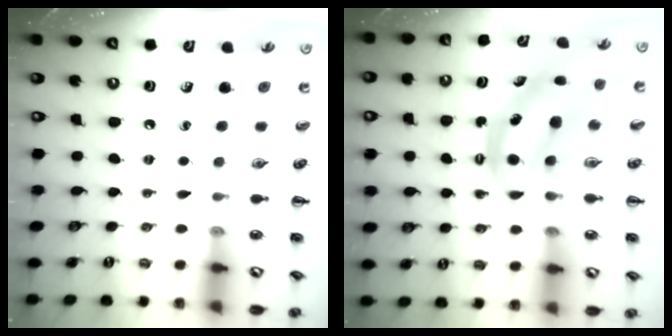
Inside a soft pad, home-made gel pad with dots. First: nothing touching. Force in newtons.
{"total": 6.1, "press": 6.1, "slide": 0.5}